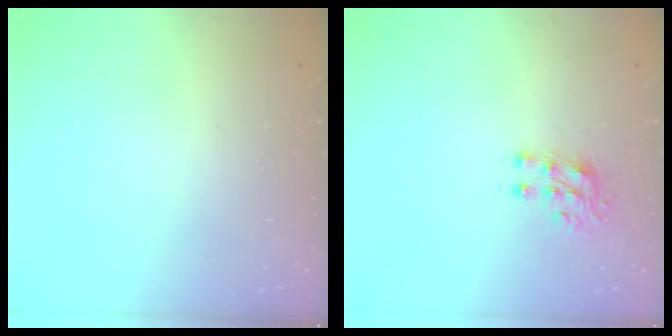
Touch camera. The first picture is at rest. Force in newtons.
{"total": 7.8, "press": 7.7, "slide": 0.8}